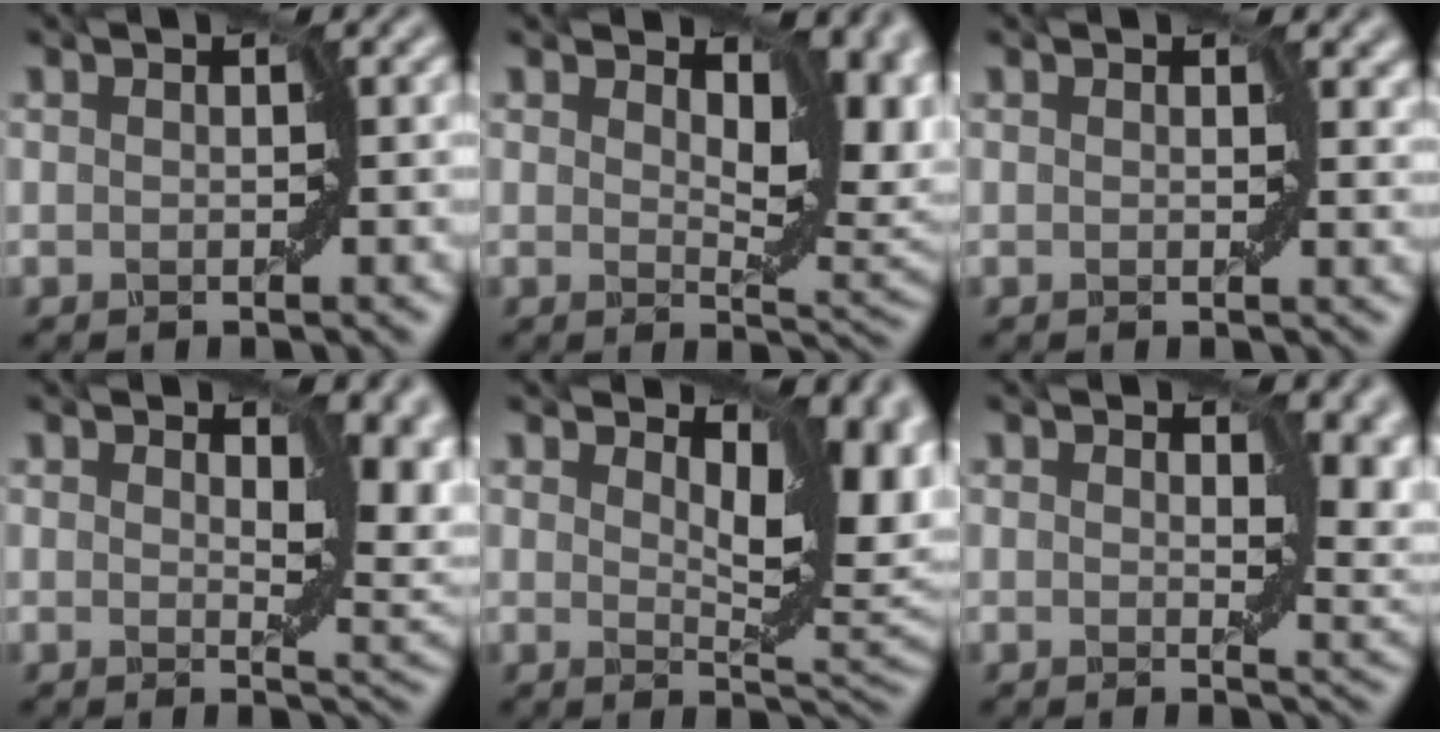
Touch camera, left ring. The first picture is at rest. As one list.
[{"total": 9.5, "force": [2.0, 4.8, 7.9], "torque": [-0.110, -0.006, 0.033]}, {"total": 1.7, "force": [0.7, 1.1, 1.1], "torque": [-0.016, -0.001, 0.003]}, {"total": 6.4, "force": [1.3, 3.3, 5.3], "torque": [-0.073, -0.006, 0.023]}, {"total": 9.1, "force": [2.1, 4.4, 7.7], "torque": [-0.120, -0.007, 0.040]}, {"total": 5.8, "force": [1.3, 3.1, 4.7], "torque": [-0.059, -0.004, 0.016]}]